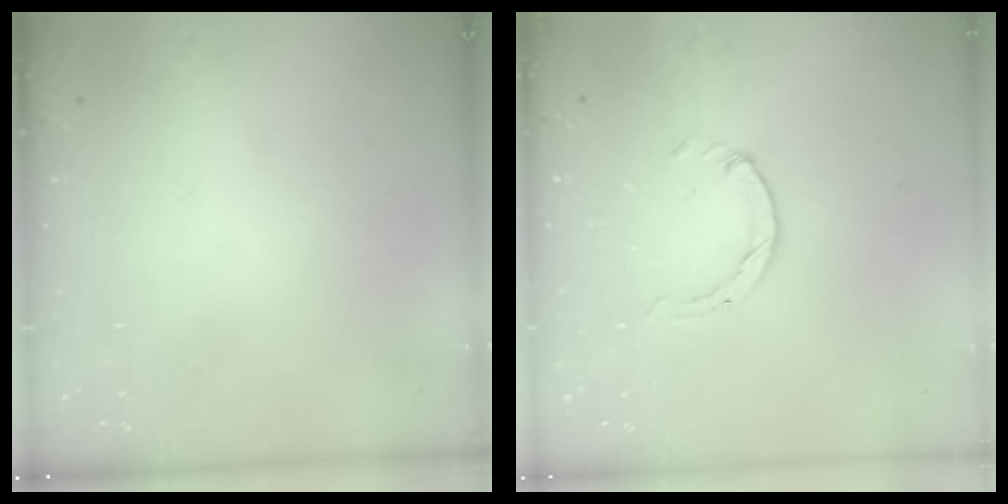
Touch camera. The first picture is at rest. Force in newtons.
{"total": 0.5, "press": 0.5, "slide": 0.1}